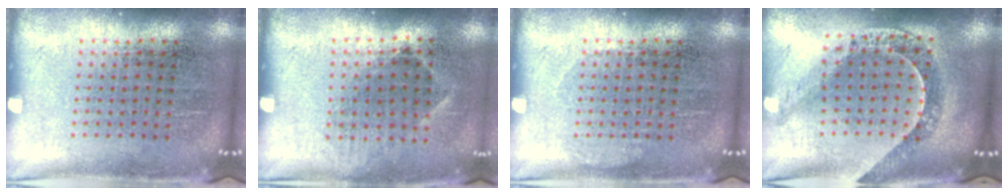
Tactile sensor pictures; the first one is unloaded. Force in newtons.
{"total": 0.9, "press": 0.6, "slide": 0.6}
{"total": 0.7, "press": 0.7, "slide": 0.2}
{"total": 1.1, "press": 1.1, "slide": 0.3}